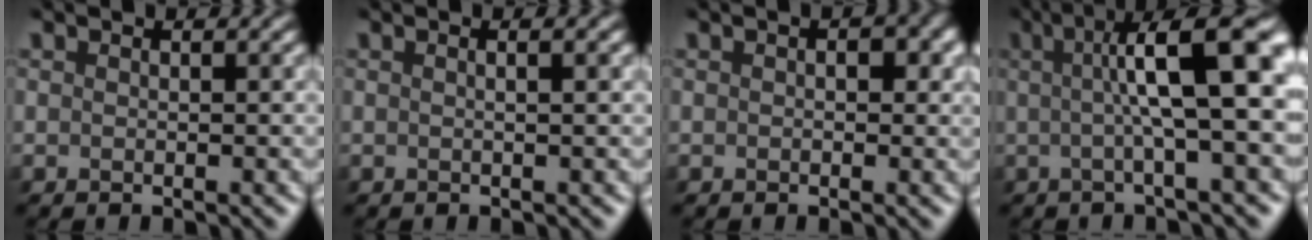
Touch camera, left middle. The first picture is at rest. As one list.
[{"total": 2.3, "force": [0.7, 1.2, 1.9], "torque": [-0.002, 0.007, -0.015]}, {"total": 2.3, "force": [0.5, 1.4, 1.7], "torque": [-0.007, 0.003, 0.005]}, {"total": 9.9, "force": [1.4, 2.0, 9.6], "torque": [-0.118, 0.015, 0.015]}]